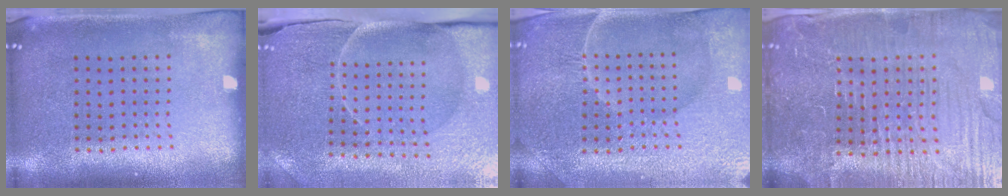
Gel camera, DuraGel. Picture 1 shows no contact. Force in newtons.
{"total": 3.8, "press": 3.7, "slide": 0.7}
{"total": 4.4, "press": 4.3, "slide": 1.2}
{"total": 5.6, "press": 5.2, "slide": 2.3}